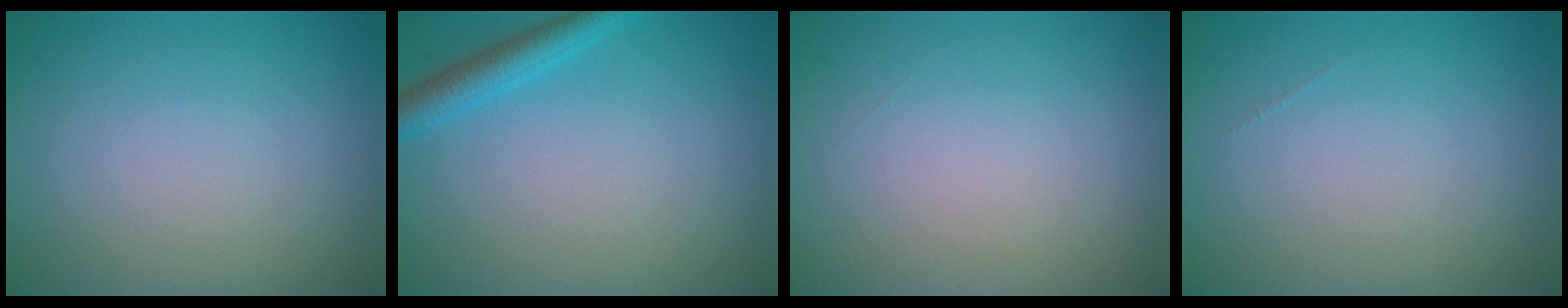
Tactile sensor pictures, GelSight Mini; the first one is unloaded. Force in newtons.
{"total": 2.7, "press": 2.7, "slide": 0.2}
{"total": 0.0}
{"total": 0.0}